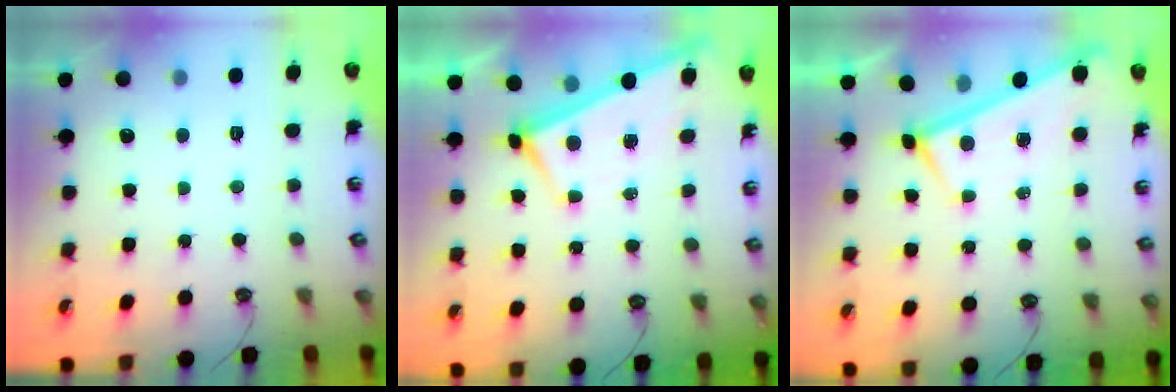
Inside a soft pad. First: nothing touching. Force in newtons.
{"total": 3.8, "press": 3.8, "slide": 0.2}
{"total": 0.0}